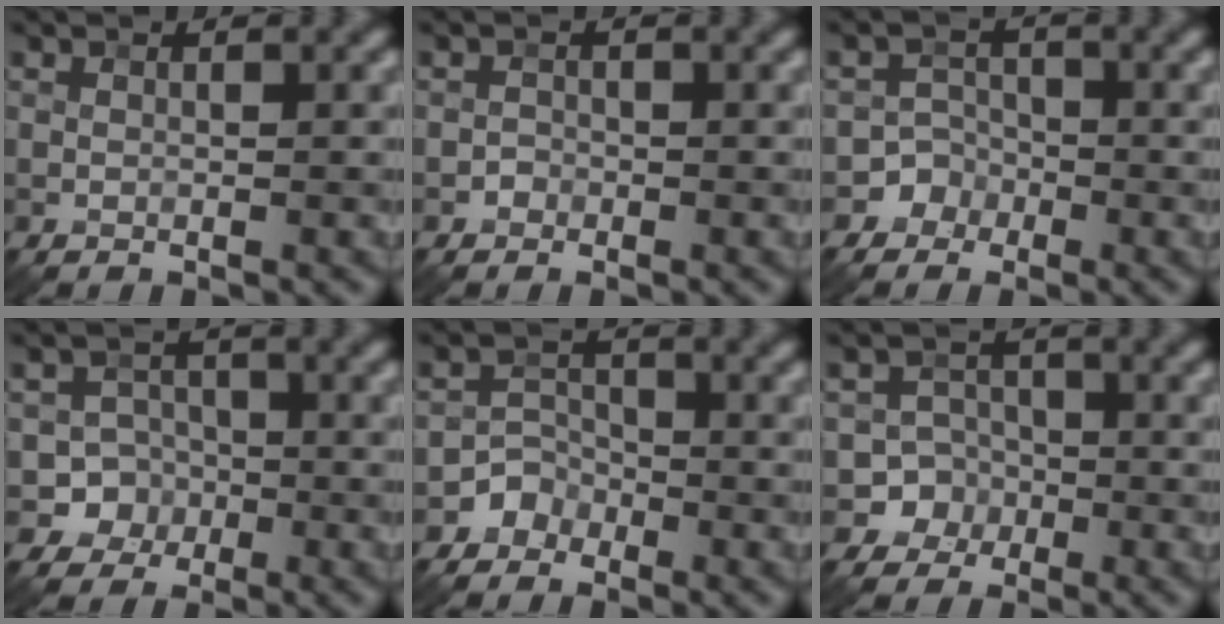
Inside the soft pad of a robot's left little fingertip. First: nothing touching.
{"total": 0.8, "force": [-0.4, 0.6, 0.0], "torque": [0.007, 0.000, -0.007]}
{"total": 2.8, "force": [-1.5, 2.3, -0.3], "torque": [0.044, 0.010, -0.036]}
{"total": 4.0, "force": [-1.5, 3.7, 0.3], "torque": [0.033, 0.003, -0.038]}
{"total": 2.2, "force": [-1.4, 1.7, 0.0], "torque": [0.020, 0.012, -0.032]}
{"total": 4.0, "force": [-1.7, 3.6, 0.0], "torque": [0.042, 0.003, -0.042]}